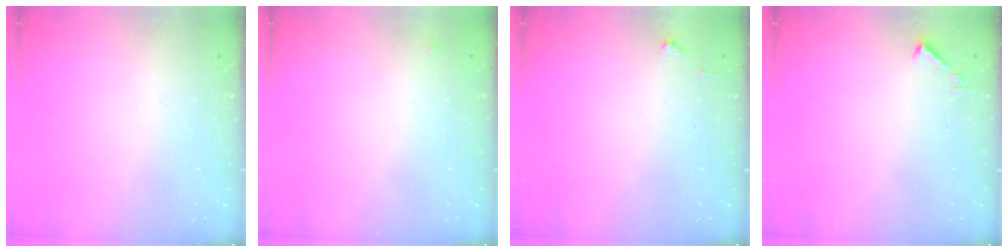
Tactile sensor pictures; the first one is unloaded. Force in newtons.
{"total": 3.4, "press": 3.3, "slide": 0.4}
{"total": 2.7, "press": 2.6, "slide": 0.4}
{"total": 1.7, "press": 1.7, "slide": 0.2}